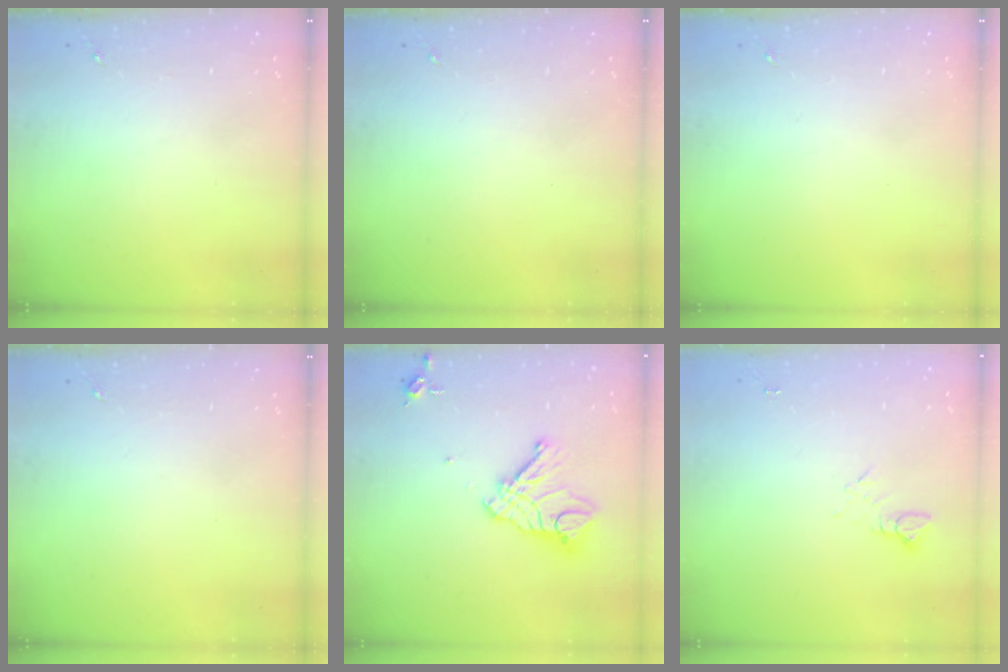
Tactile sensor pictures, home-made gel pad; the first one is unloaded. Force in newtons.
{"total": 0.0}
{"total": 0.0}
{"total": 0.0}
{"total": 14.6, "press": 14.6, "slide": 1.5}
{"total": 2.7, "press": 2.7, "slide": 0.2}